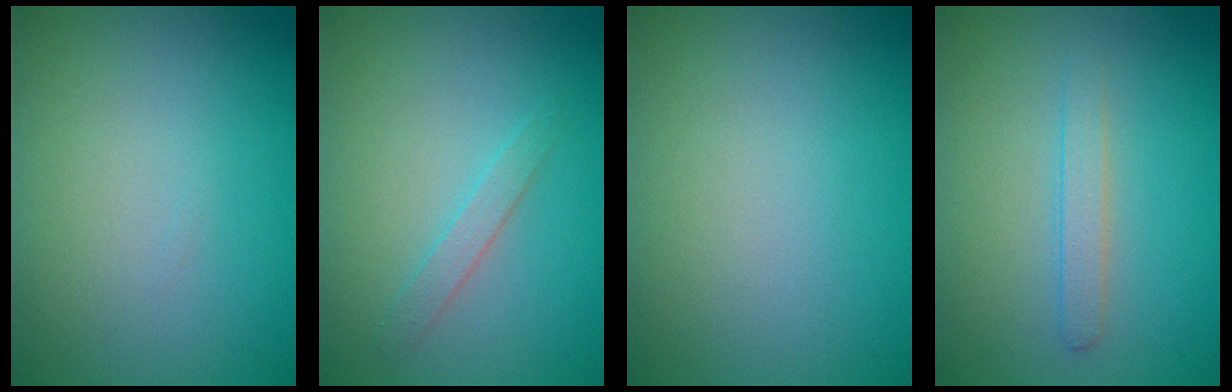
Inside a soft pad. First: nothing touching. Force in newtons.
{"total": 1.2, "press": 1.2, "slide": 0.0}
{"total": 0.0}
{"total": 1.6, "press": 1.6, "slide": 0.0}